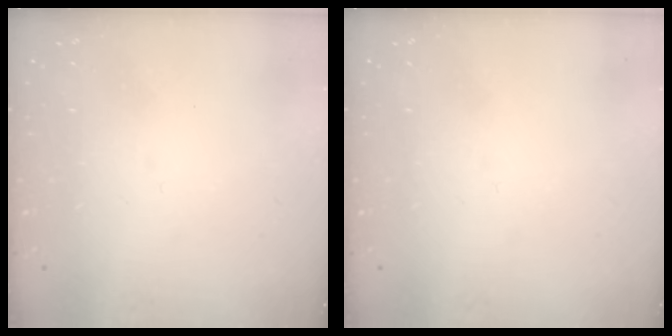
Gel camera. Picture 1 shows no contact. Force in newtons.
{"total": 0.0}